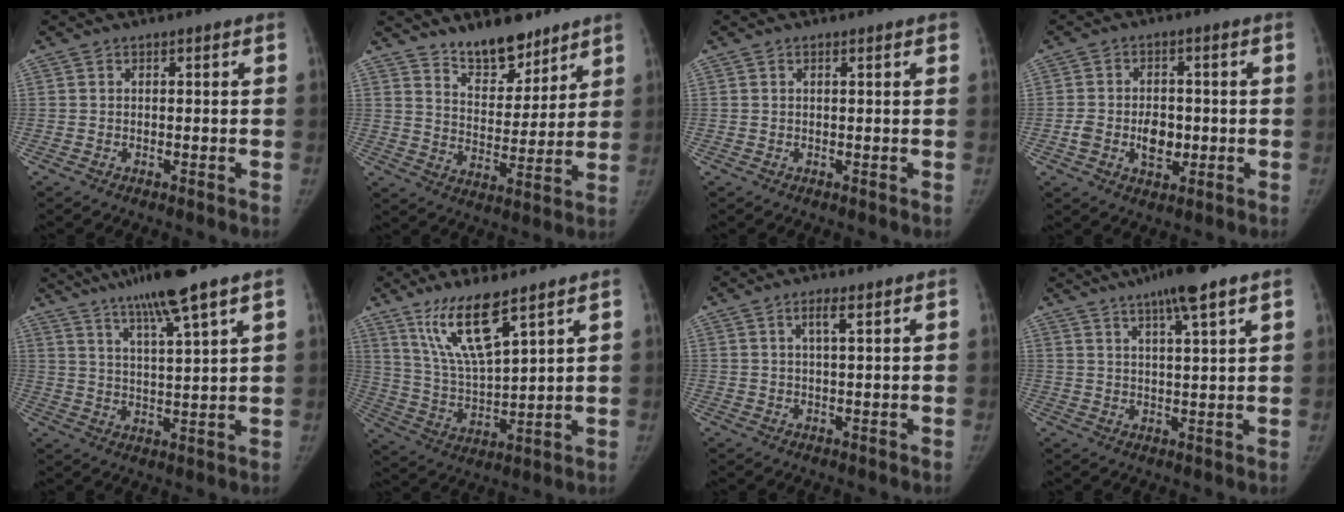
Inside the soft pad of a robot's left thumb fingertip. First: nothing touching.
{"total": 11.2, "force": [8.9, 4.9, 4.6], "torque": [-0.039, -0.069, 0.154]}
{"total": 1.7, "force": [1.2, 0.0, 1.2], "torque": [-0.012, 0.006, 0.013]}
{"total": 6.6, "force": [-1.1, 4.4, 4.7], "torque": [-0.062, 0.004, -0.014]}
{"total": 13.0, "force": [9.0, 0.2, 9.4], "torque": [-0.165, -0.027, 0.155]}
{"total": 12.6, "force": [8.3, 2.6, 9.2], "torque": [-0.171, -0.047, 0.176]}
{"total": 2.7, "force": [1.4, 0.2, 2.3], "torque": [-0.047, -0.004, 0.027]}
{"total": 10.1, "force": [6.6, 0.7, 7.6], "torque": [-0.120, -0.013, 0.104]}